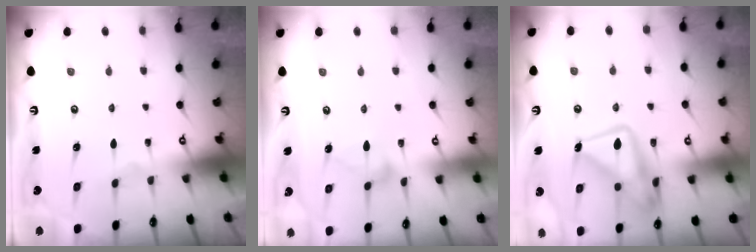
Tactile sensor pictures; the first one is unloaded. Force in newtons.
{"total": 8.7, "press": 8.7, "slide": 0.4}
{"total": 15.0, "press": 14.9, "slide": 1.5}